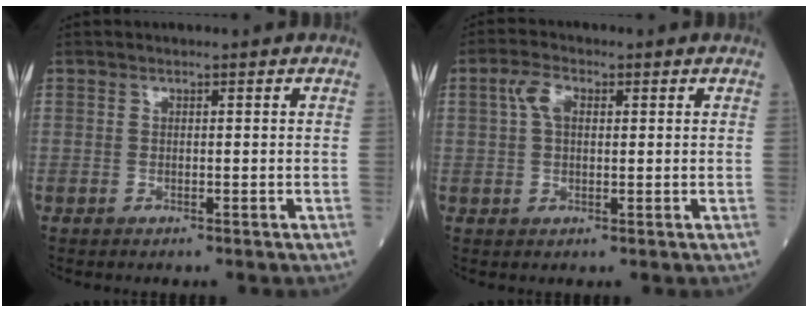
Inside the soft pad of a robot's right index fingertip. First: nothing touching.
{"total": 3.7, "force": [1.1, 2.0, 2.9], "torque": [-0.068, 0.015, 0.022]}